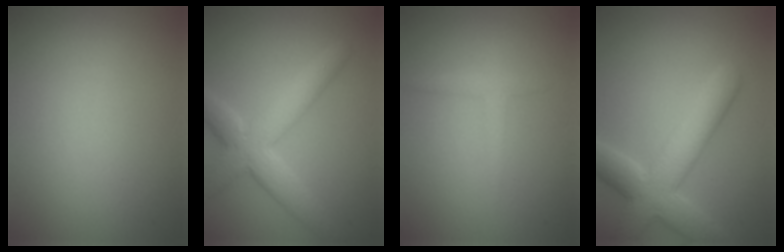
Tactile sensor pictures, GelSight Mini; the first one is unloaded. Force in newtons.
{"total": 5.8, "press": 5.7, "slide": 0.6}
{"total": 1.4, "press": 1.4, "slide": 0.1}
{"total": 5.6, "press": 5.6, "slide": 0.6}